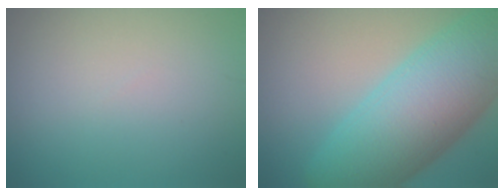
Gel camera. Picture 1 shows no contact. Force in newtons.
{"total": 12.3, "press": 12.3, "slide": 0.5}